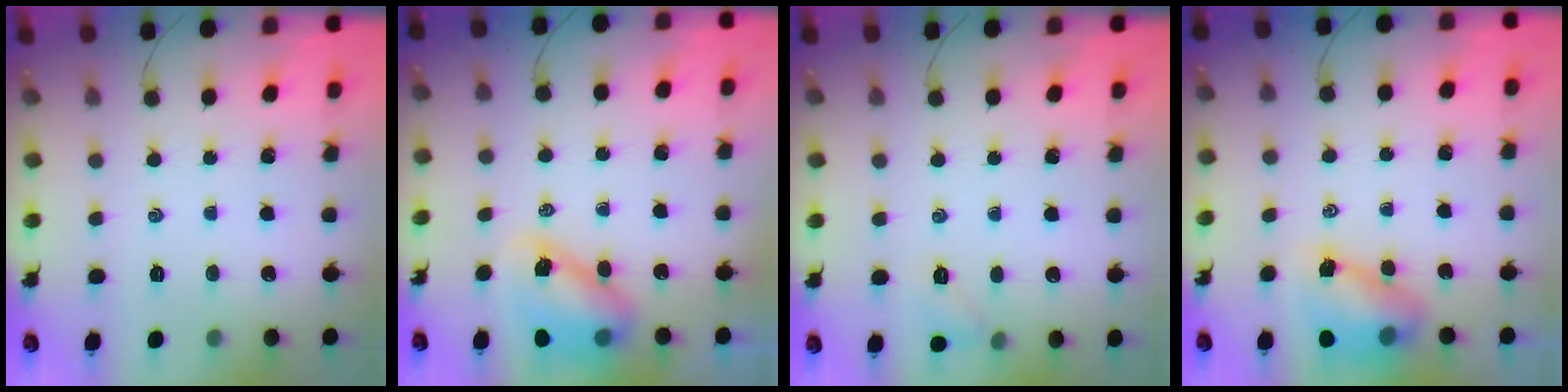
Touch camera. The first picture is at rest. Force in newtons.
{"total": 8.1, "press": 7.9, "slide": 1.9}
{"total": 6.1, "press": 5.9, "slide": 1.7}
{"total": 7.5, "press": 7.4, "slide": 1.3}